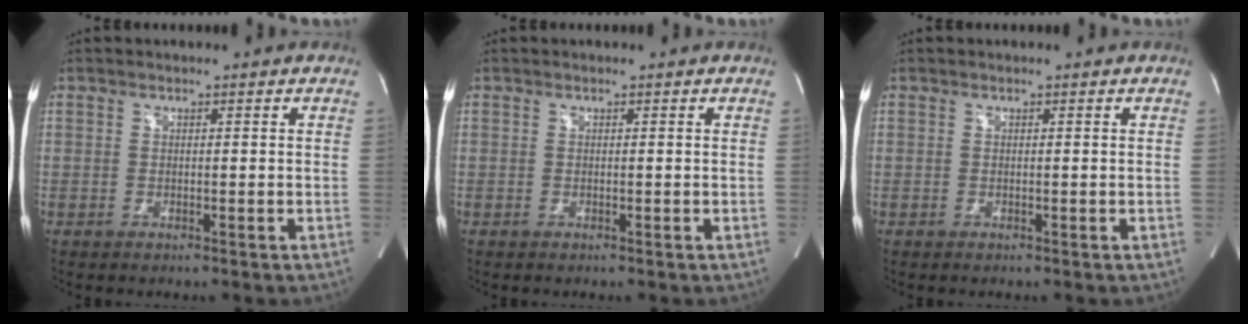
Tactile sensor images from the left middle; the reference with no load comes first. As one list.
[{"total": 0.0}, {"total": 0.0}]